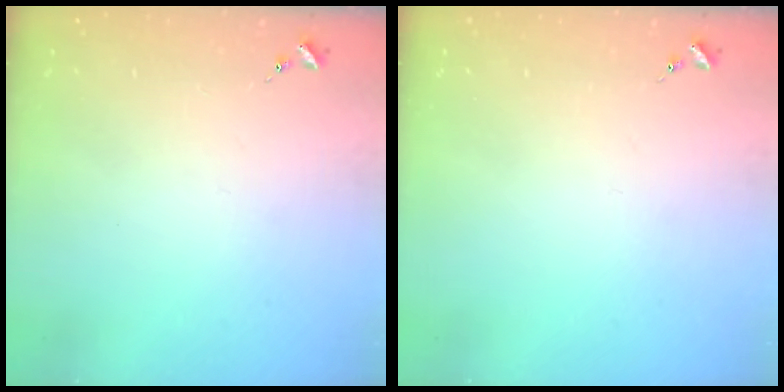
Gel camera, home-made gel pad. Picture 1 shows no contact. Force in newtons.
{"total": 0.0}